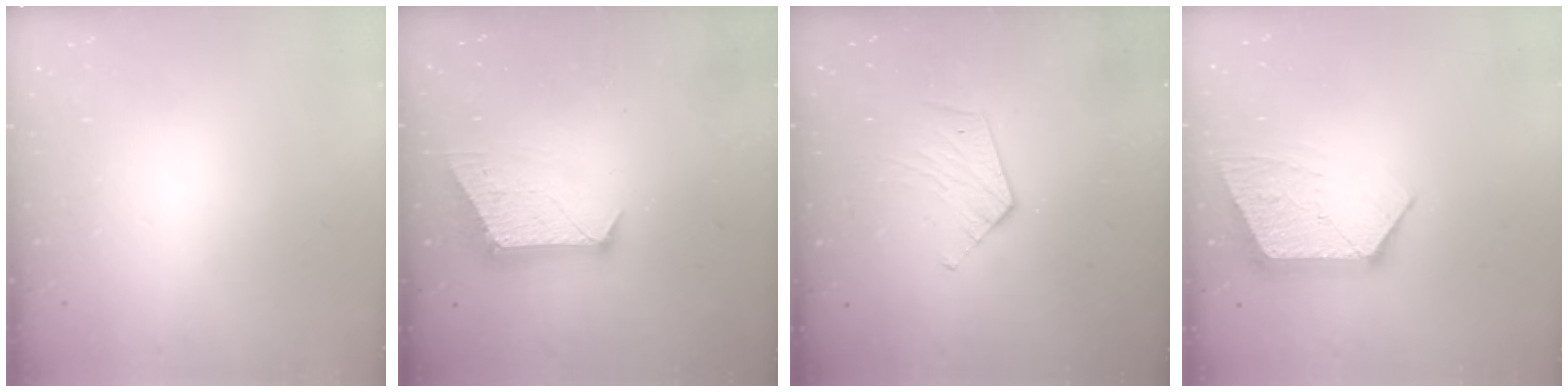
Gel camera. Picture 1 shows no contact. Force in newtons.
{"total": 9.3, "press": 9.3, "slide": 0.5}
{"total": 6.1, "press": 6.1, "slide": 0.3}
{"total": 10.6, "press": 10.6, "slide": 0.7}